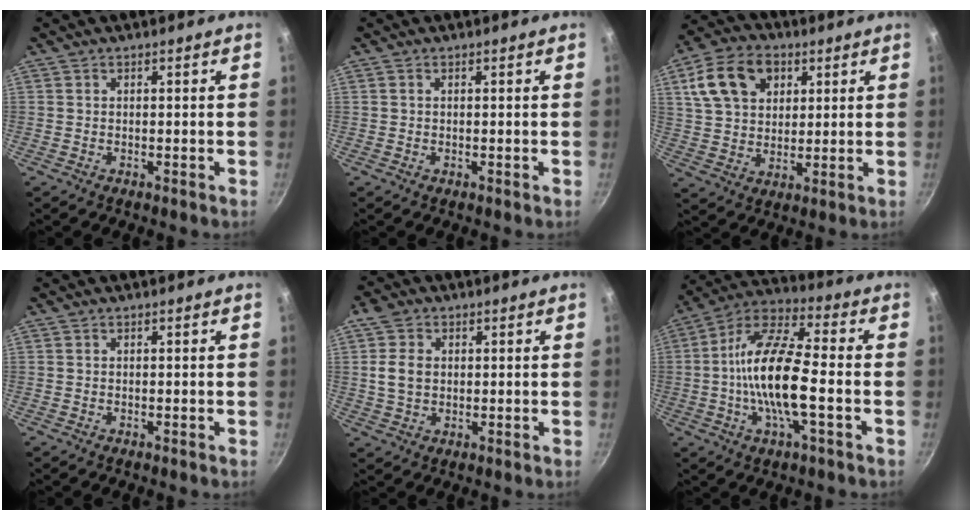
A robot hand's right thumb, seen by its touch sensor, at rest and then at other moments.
{"total": 0.0}
{"total": 12.3, "force": [3.8, 9.1, 7.3], "torque": [-0.108, 0.008, 0.058]}
{"total": 0.0}
{"total": 5.9, "force": [0.9, 4.6, 3.7], "torque": [-0.056, -0.001, 0.013]}
{"total": 16.4, "force": [-2.4, 5.4, 15.3], "torque": [-0.289, 0.032, -0.062]}